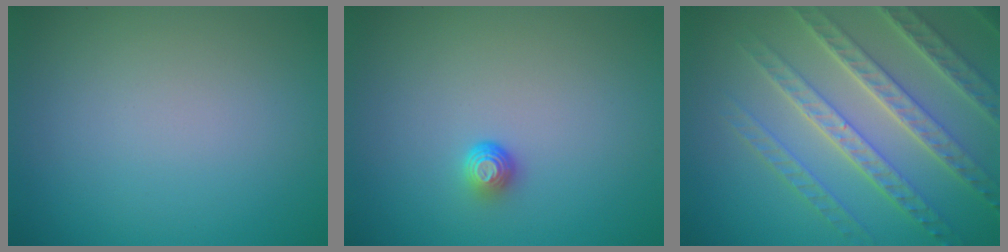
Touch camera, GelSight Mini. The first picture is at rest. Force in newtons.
{"total": 1.3, "press": 1.0, "slide": 0.9}
{"total": 7.5, "press": 5.6, "slide": 5.0}